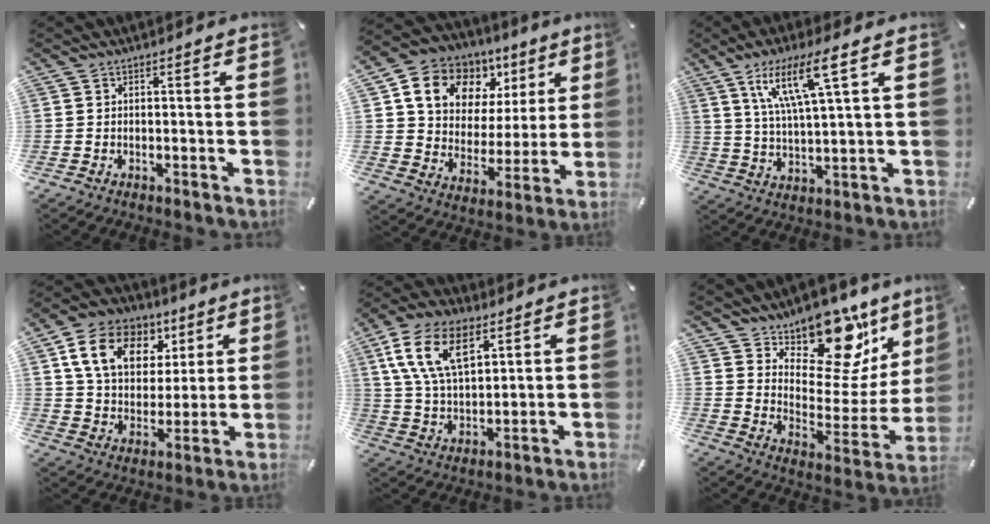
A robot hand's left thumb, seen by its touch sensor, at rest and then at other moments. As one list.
[{"total": 14.3, "force": [7.5, 10.9, 5.4], "torque": [-0.092, -0.039, 0.140]}, {"total": 13.2, "force": [6.6, 2.6, 11.1], "torque": [-0.224, -0.002, 0.110]}, {"total": 14.9, "force": [7.3, 11.0, 6.9], "torque": [-0.130, -0.016, 0.139]}, {"total": 14.6, "force": [6.9, 8.3, 9.8], "torque": [-0.218, -0.005, 0.127]}, {"total": 17.2, "force": [13.4, 8.5, 6.7], "torque": [-0.089, -0.123, 0.225]}]